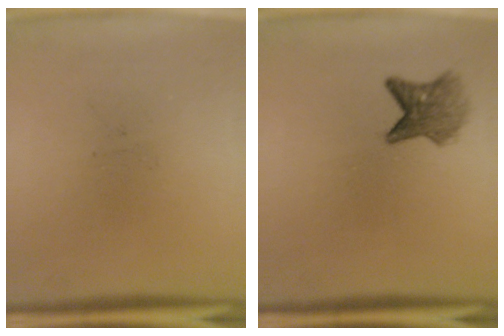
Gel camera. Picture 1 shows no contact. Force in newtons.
{"total": 4.2}